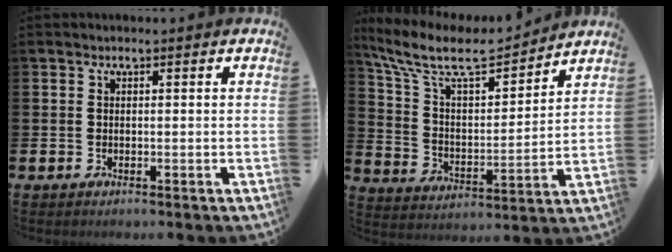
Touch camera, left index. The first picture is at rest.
{"total": 10.2, "force": [8.6, 3.1, 4.4], "torque": [-0.130, -0.049, 0.148]}